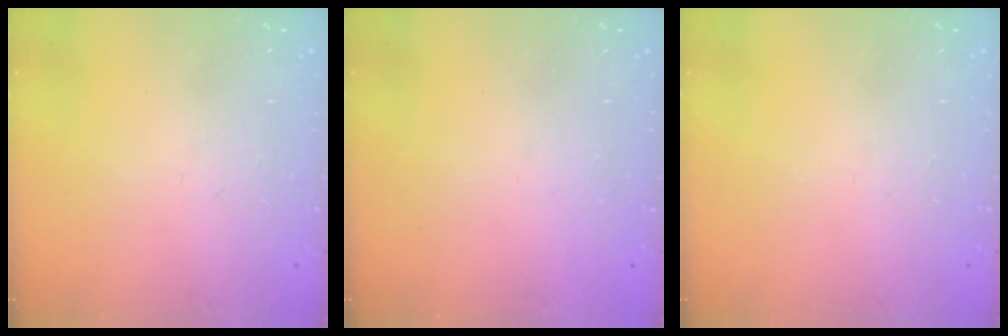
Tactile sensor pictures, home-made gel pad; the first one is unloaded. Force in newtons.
{"total": 1.5, "press": 1.5, "slide": 0.1}
{"total": 0.0}